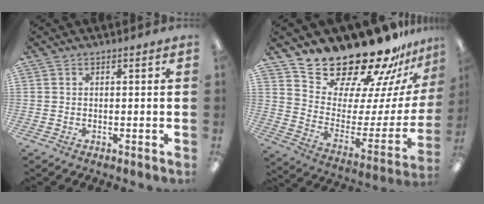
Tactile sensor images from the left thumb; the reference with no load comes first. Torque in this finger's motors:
{"motor_torque": [1.32, 1.53, 1.64, -1.13, 0.06]}